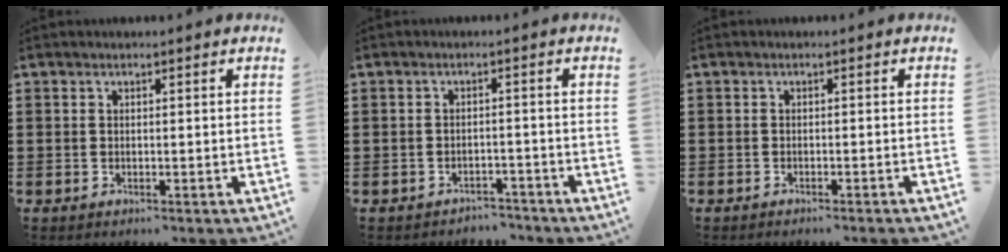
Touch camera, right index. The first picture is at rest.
{"total": 2.3, "force": [-2.2, 0.5, -0.2], "torque": [-0.004, 0.002, -0.051]}
{"total": 0.8, "force": [-0.7, -0.2, 0.2], "torque": [-0.004, -0.001, -0.015]}